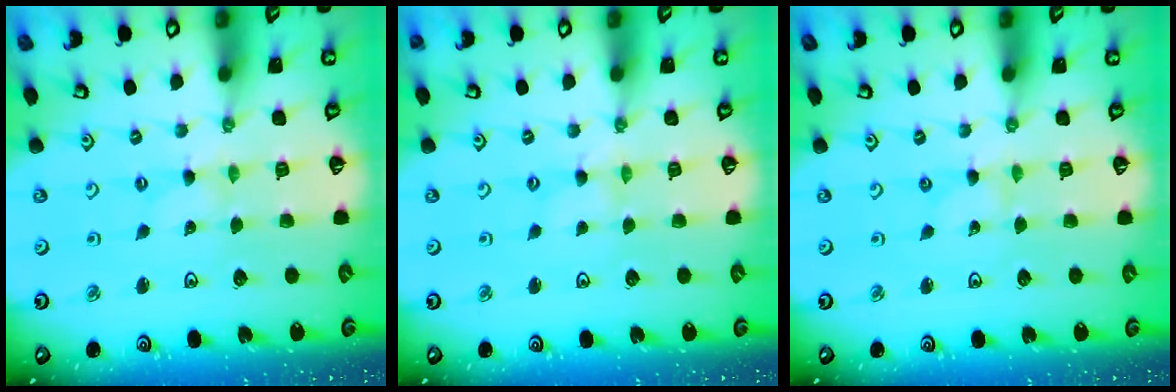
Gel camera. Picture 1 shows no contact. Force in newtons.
{"total": 1.1, "press": 1.1, "slide": 0.2}
{"total": 0.0}